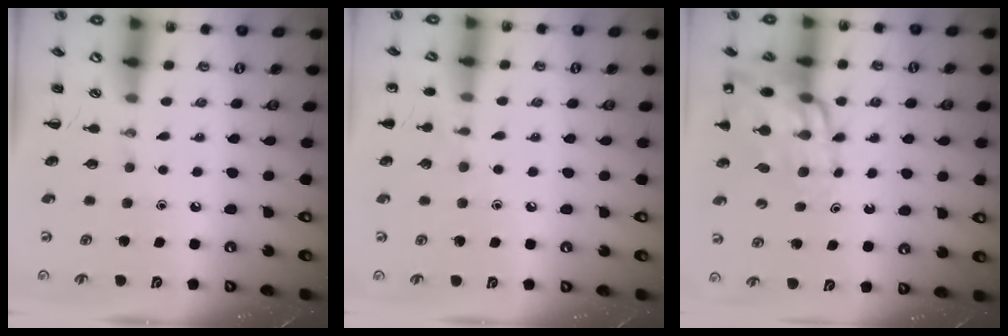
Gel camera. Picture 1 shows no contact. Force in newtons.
{"total": 6.2, "press": 5.9, "slide": 1.9}
{"total": 16.5, "press": 15.9, "slide": 4.1}